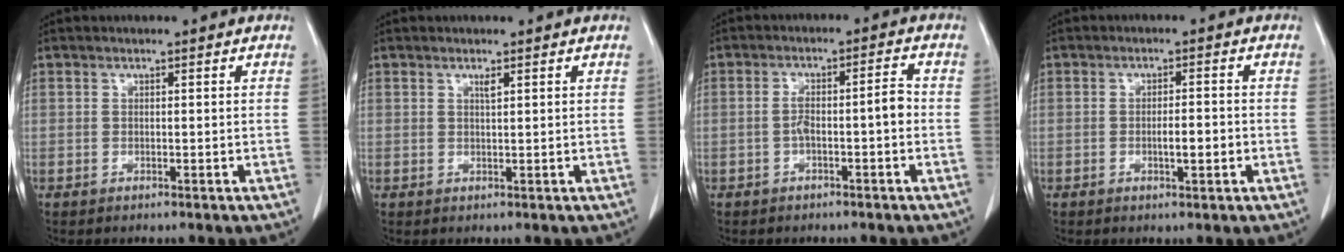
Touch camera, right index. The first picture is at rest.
{"total": 0.8, "force": [0.6, 0.0, 0.6], "torque": [-0.012, -0.005, 0.011]}
{"total": 4.7, "force": [-1.1, 0.9, 4.5], "torque": [-0.078, 0.020, -0.014]}
{"total": 3.2, "force": [-0.8, 0.6, 3.1], "torque": [-0.053, -0.001, -0.010]}